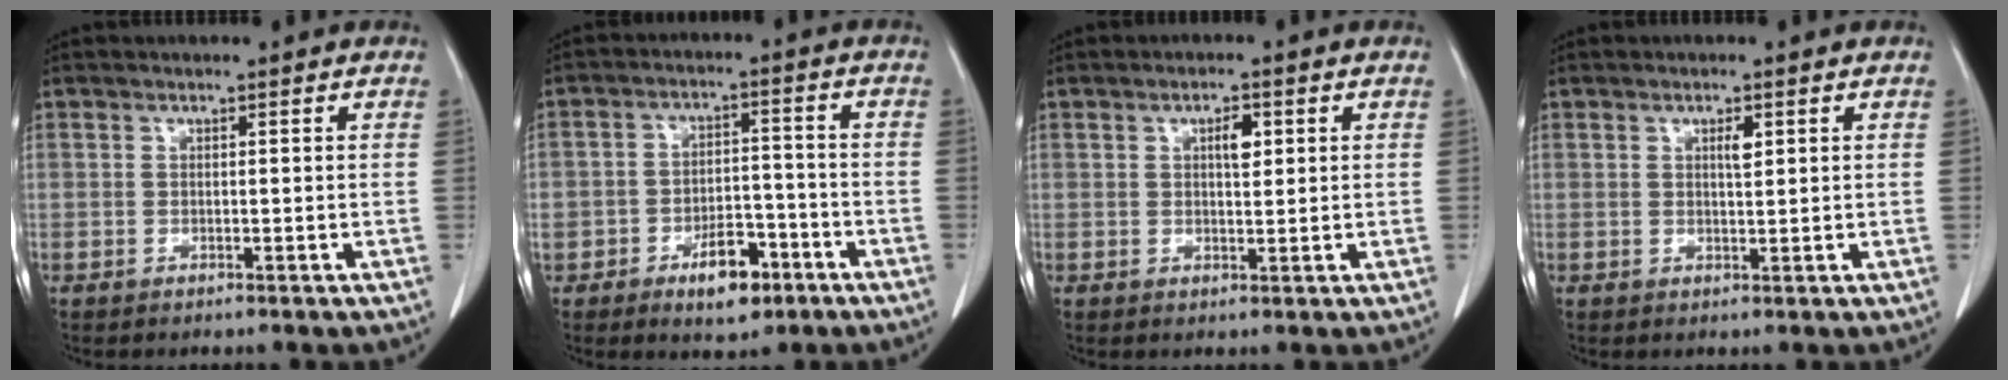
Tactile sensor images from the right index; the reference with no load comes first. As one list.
[{"total": 7.6, "force": [-4.2, 4.2, 4.8], "torque": [-0.070, 0.014, -0.063]}, {"total": 2.8, "force": [0.9, 1.0, 2.4], "torque": [-0.040, 0.001, 0.015]}, {"total": 1.7, "force": [0.7, 0.5, 1.5], "torque": [-0.025, -0.002, 0.012]}]